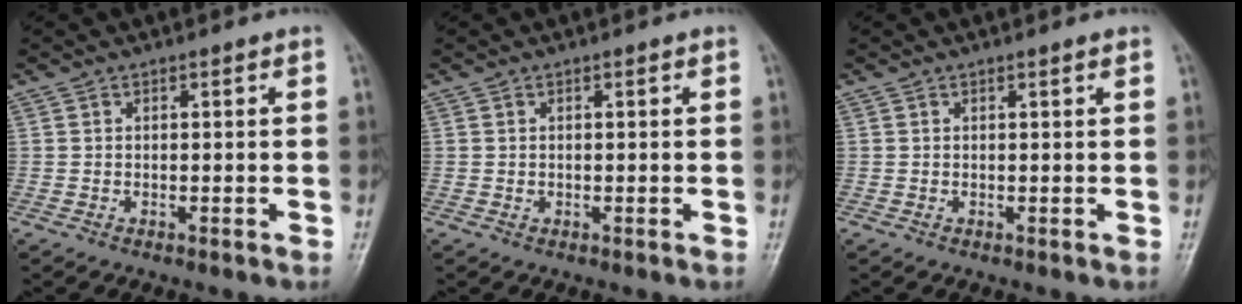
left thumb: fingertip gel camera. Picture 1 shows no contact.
{"total": 0.6, "force": [0.2, 0.4, 0.4], "torque": [0.000, 0.001, 0.003]}
{"total": 0.8, "force": [0.6, 0.0, 0.6], "torque": [-0.008, -0.001, 0.007]}